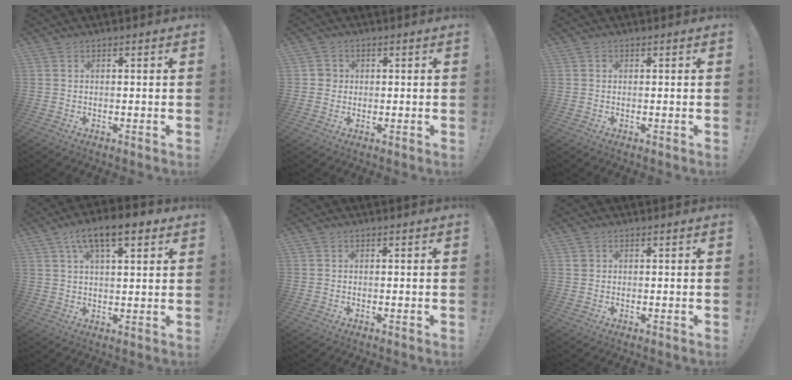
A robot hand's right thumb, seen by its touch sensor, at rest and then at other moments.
{"total": 2.6, "force": [0.1, 2.6, 0.6], "torque": [0.002, 0.002, 0.000]}
{"total": 0.5, "force": [0.0, 0.5, 0.0], "torque": [0.004, 0.000, 0.000]}
{"total": 10.7, "force": [5.7, 4.5, 8.0], "torque": [-0.126, -0.015, 0.099]}
{"total": 0.0}
{"total": 1.1, "force": [0.5, 1.0, 0.3], "torque": [-0.002, 0.001, 0.009]}